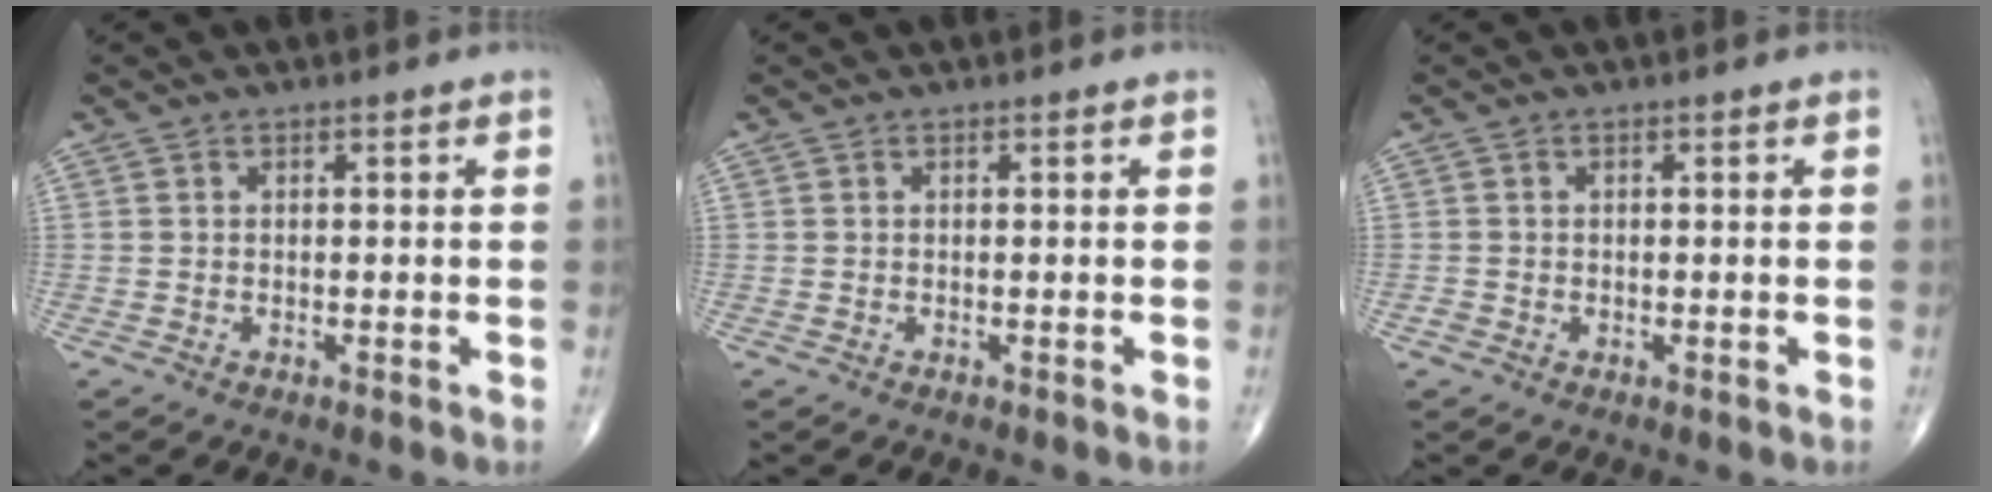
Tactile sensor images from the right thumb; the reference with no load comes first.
{"total": 0.0}
{"total": 1.6, "force": [-0.6, 1.4, 0.4], "torque": [-0.003, 0.006, -0.011]}